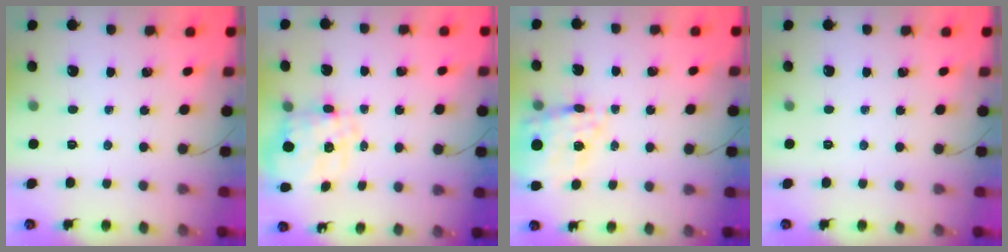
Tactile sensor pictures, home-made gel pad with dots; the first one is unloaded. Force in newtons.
{"total": 3.7, "press": 3.2, "slide": 1.9}
{"total": 17.7, "press": 17.3, "slide": 3.8}
{"total": 0.0}